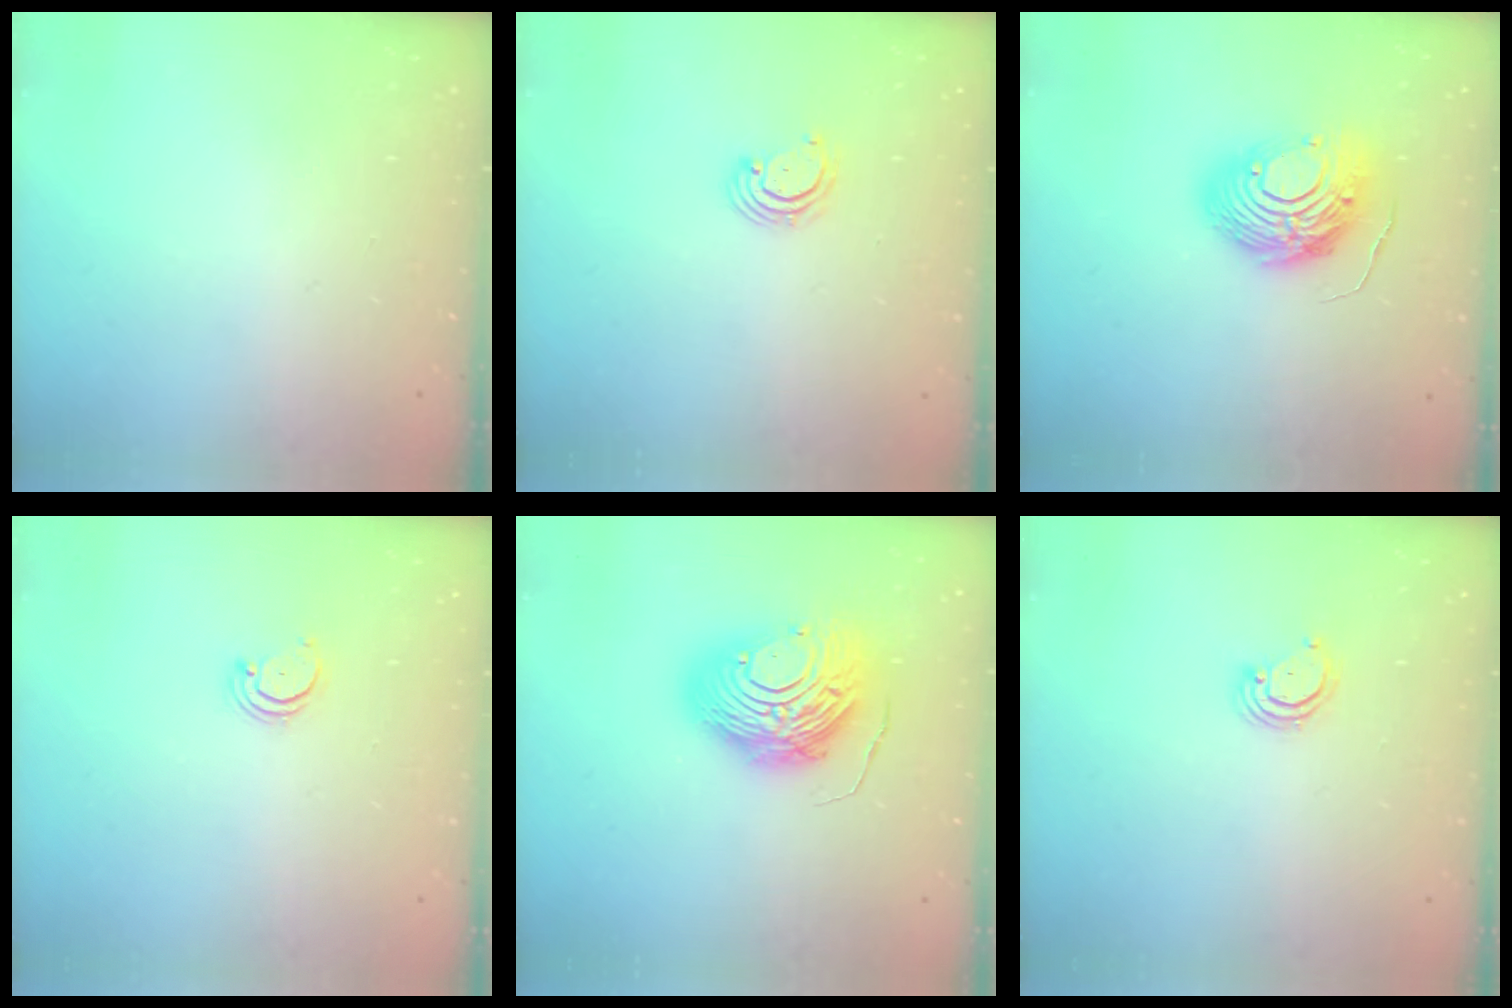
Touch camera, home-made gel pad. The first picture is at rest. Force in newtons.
{"total": 2.7, "press": 2.7, "slide": 0.7}
{"total": 12.4, "press": 12.3, "slide": 1.1}
{"total": 2.2, "press": 2.2, "slide": 0.2}
{"total": 13.7, "press": 13.6, "slide": 1.3}
{"total": 3.1, "press": 3.0, "slide": 0.3}